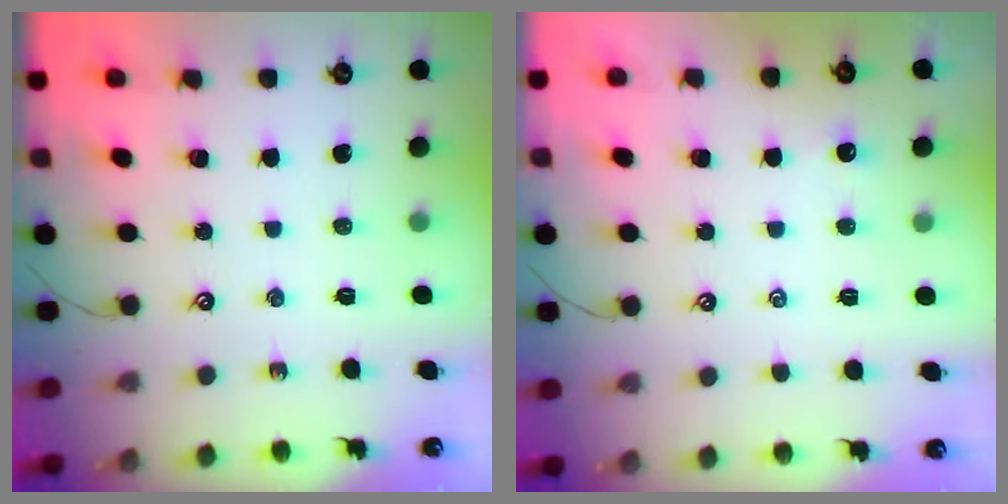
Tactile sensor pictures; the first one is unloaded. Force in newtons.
{"total": 1.9, "press": 1.9, "slide": 0.3}